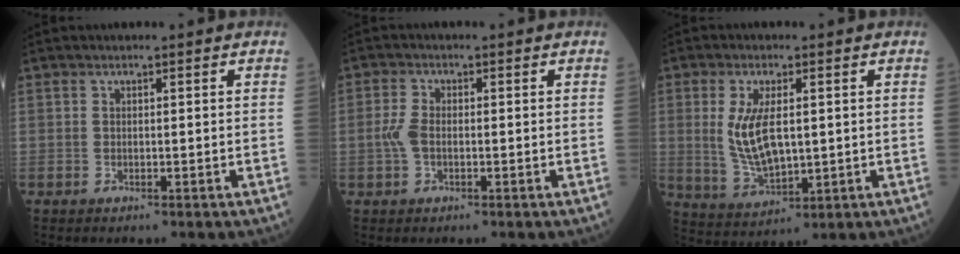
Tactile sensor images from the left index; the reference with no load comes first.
{"total": 2.8, "force": [-0.6, 1.4, 2.3], "torque": [-0.065, 0.002, -0.016]}
{"total": 8.0, "force": [1.0, 3.1, 7.3], "torque": [-0.162, -0.005, 0.028]}